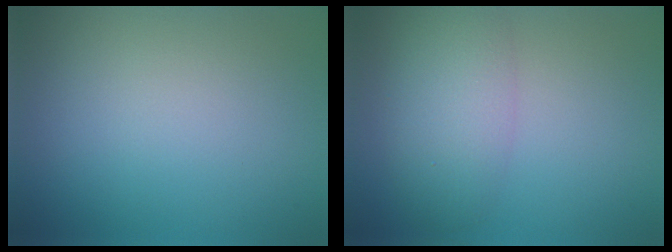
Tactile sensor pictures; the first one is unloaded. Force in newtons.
{"total": 4.7, "press": 4.7, "slide": 0.2}